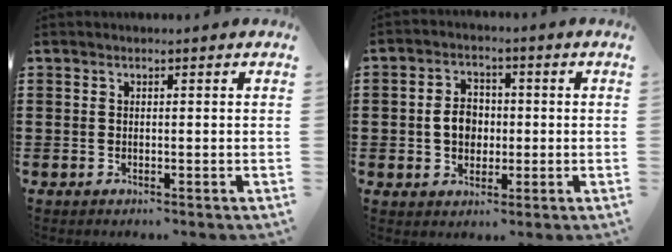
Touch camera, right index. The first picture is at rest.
{"total": 5.0, "force": [-0.4, 3.9, 3.1], "torque": [-0.067, 0.007, -0.015]}